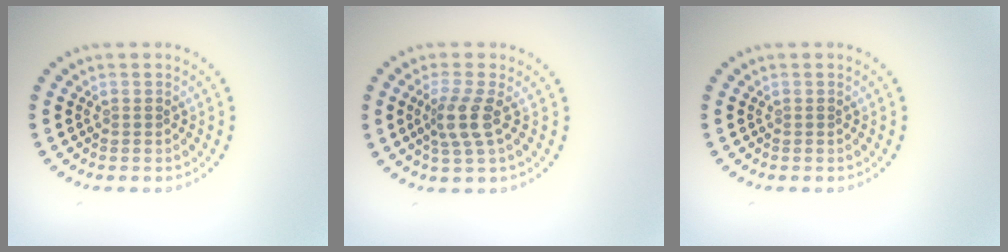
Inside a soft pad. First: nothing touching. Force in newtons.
{"total": 2.8, "press": 2.1, "slide": 1.8}
{"total": 0.0}